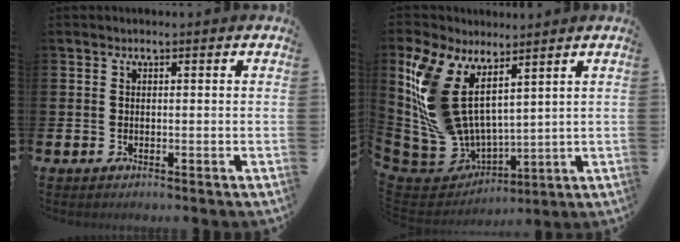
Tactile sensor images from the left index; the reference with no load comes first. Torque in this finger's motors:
{"motor_torque": [2.14, 0.00, 1.05, 0.21]}